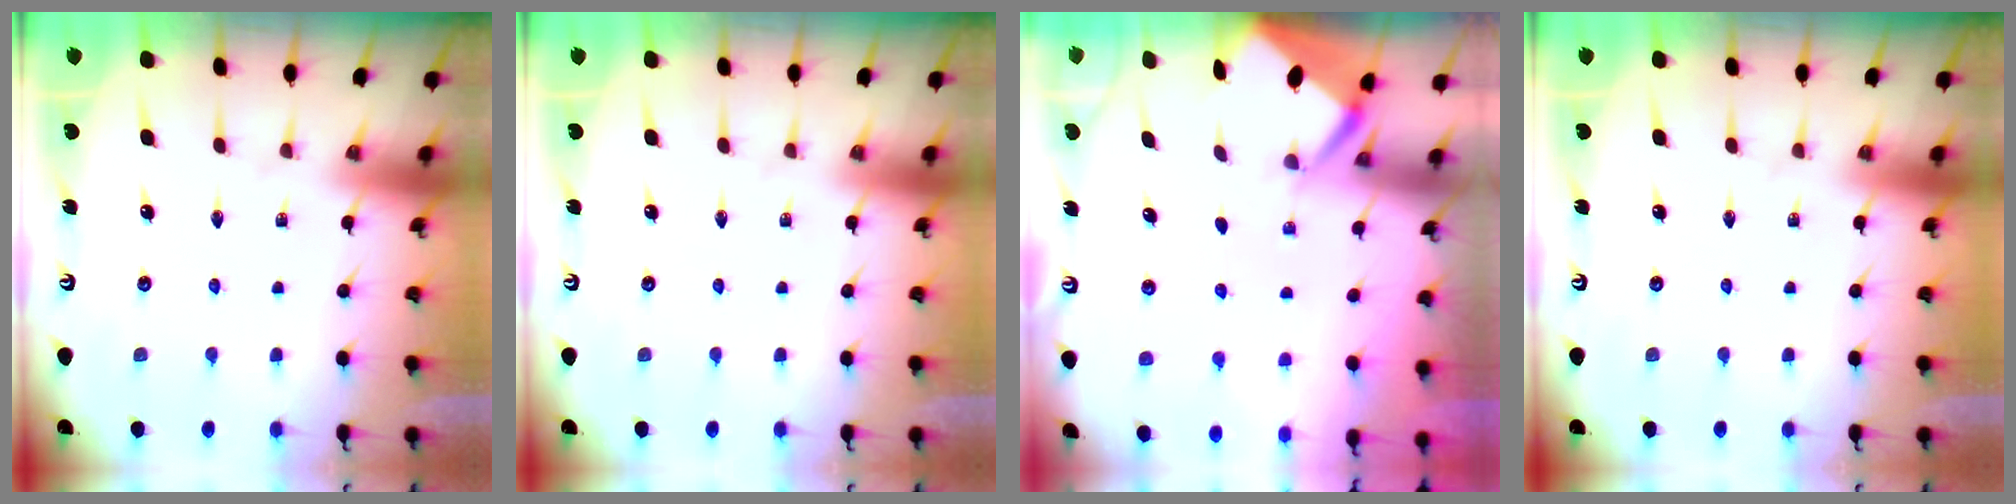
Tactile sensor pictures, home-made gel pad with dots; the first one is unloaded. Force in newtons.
{"total": 0.0}
{"total": 2.4, "press": 2.4, "slide": 0.1}
{"total": 0.0}